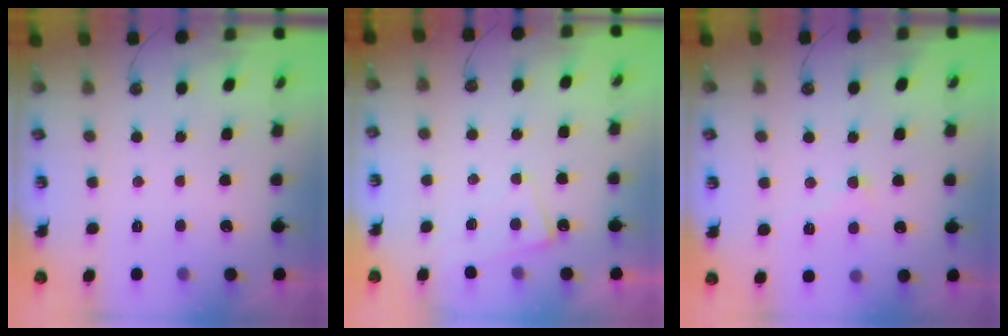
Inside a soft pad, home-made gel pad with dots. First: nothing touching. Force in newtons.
{"total": 1.1, "press": 1.0, "slide": 0.2}
{"total": 2.1, "press": 2.1, "slide": 0.5}